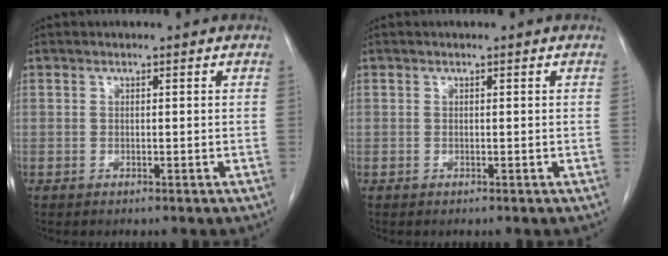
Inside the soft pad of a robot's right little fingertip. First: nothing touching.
{"total": 0.0}